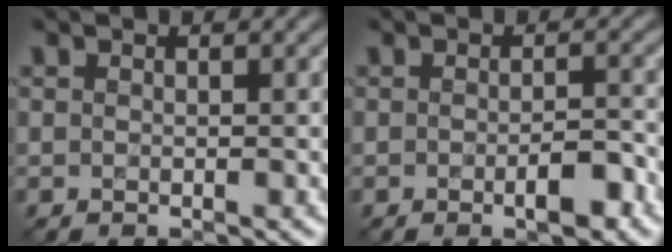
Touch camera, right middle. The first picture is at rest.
{"total": 2.3, "force": [-1.0, 0.7, 2.0], "torque": [-0.029, 0.001, -0.013]}